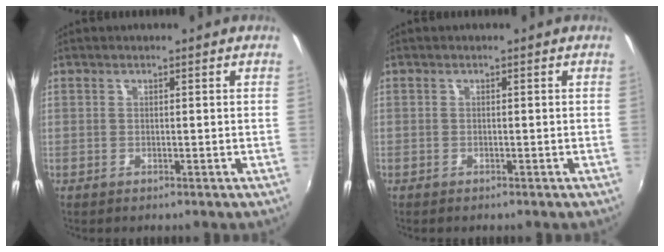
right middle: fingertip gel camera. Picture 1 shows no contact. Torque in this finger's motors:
{"motor_torque": [-0.40, -0.40, -1.05, -0.21]}